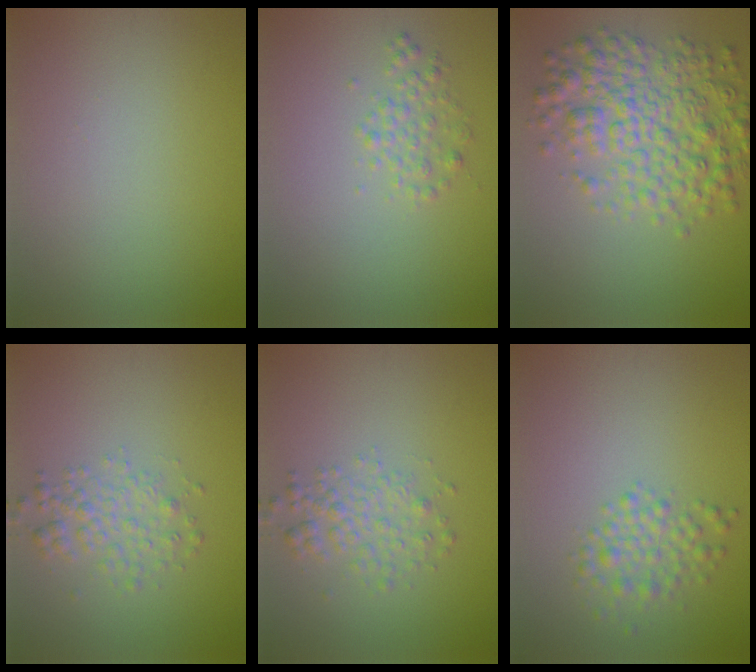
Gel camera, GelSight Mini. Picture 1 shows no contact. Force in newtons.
{"total": 1.7, "press": 1.7, "slide": 0.0}
{"total": 6.3, "press": 6.3, "slide": 0.1}
{"total": 2.4, "press": 2.4, "slide": 0.1}
{"total": 2.4, "press": 2.4, "slide": 0.1}
{"total": 2.5, "press": 2.5, "slide": 0.0}